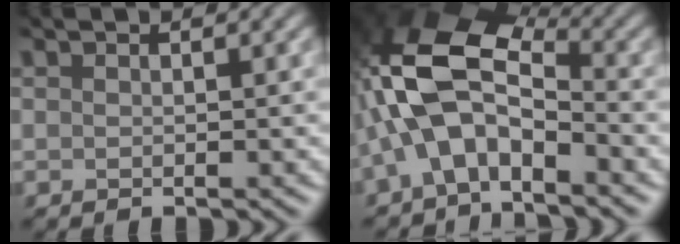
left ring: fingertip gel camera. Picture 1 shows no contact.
{"total": 9.3, "force": [-2.8, 4.9, 7.4], "torque": [-0.155, 0.022, -0.078]}